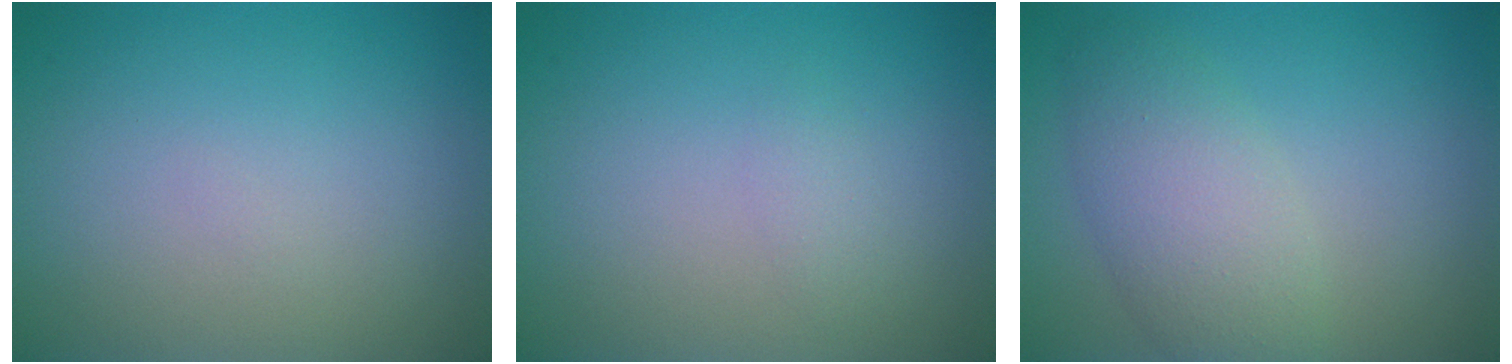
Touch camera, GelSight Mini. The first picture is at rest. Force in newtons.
{"total": 2.1, "press": 2.1, "slide": 0.2}
{"total": 4.5, "press": 4.5, "slide": 0.2}